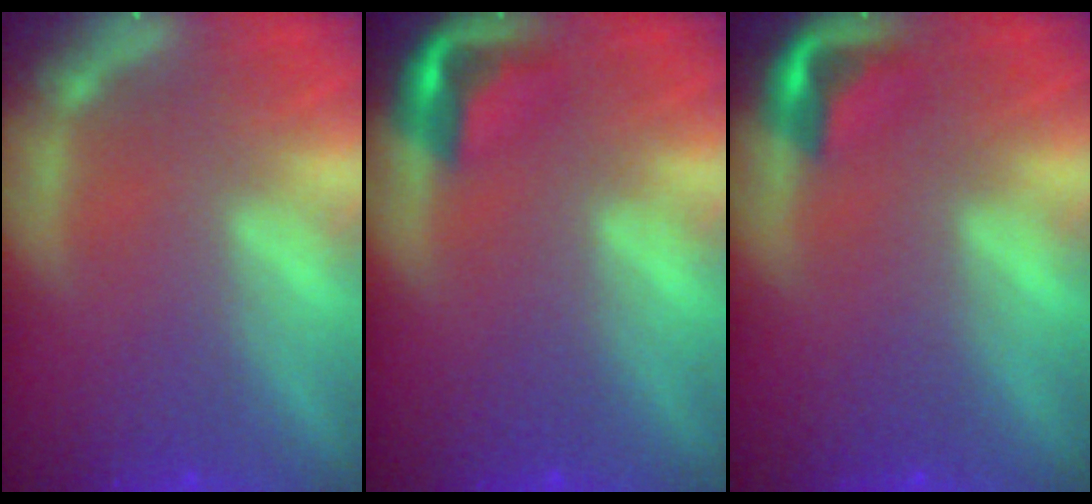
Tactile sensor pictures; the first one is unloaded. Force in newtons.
{"total": 3.5}
{"total": 2.9}